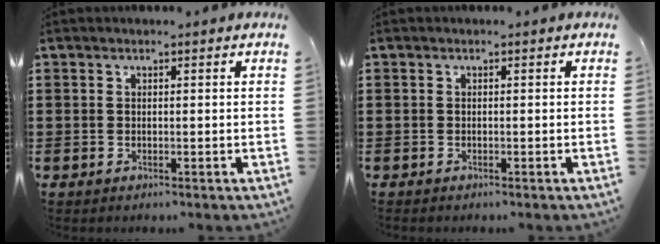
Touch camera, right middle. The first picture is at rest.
{"total": 0.0}